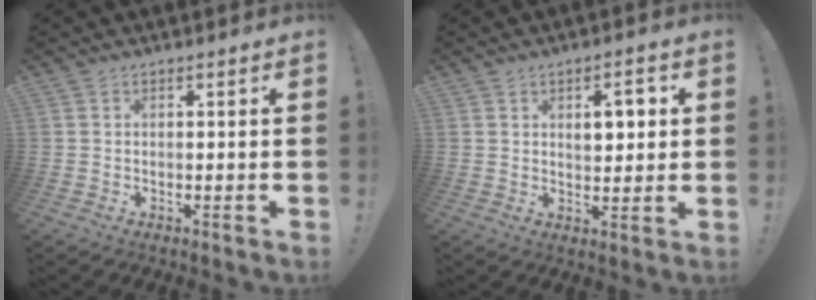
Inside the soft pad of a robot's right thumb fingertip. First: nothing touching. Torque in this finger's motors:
{"motor_torque": [0.19, 0.23, -0.01, 0.03, 0.00]}